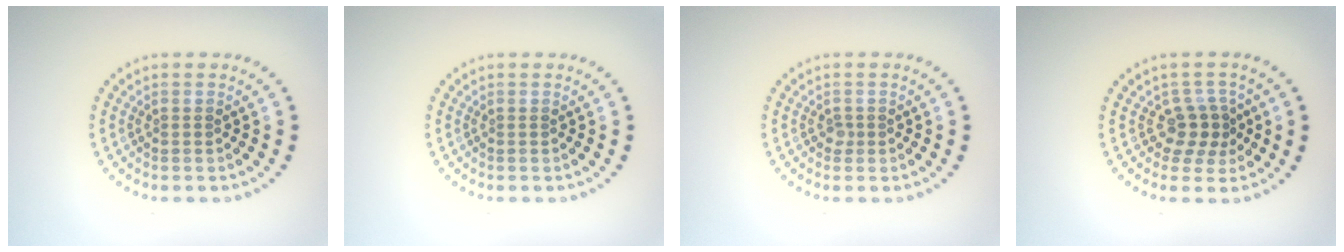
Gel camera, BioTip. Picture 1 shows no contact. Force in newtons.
{"total": 0.0}
{"total": 0.8, "press": 0.6, "slide": 0.5}
{"total": 2.6, "press": 2.1, "slide": 1.6}